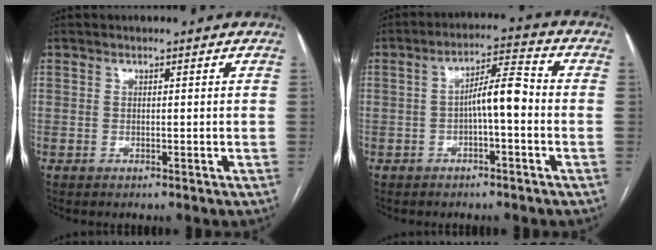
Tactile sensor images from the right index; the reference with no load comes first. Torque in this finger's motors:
{"motor_torque": [0.98, -0.10, 0.44, 0.11]}